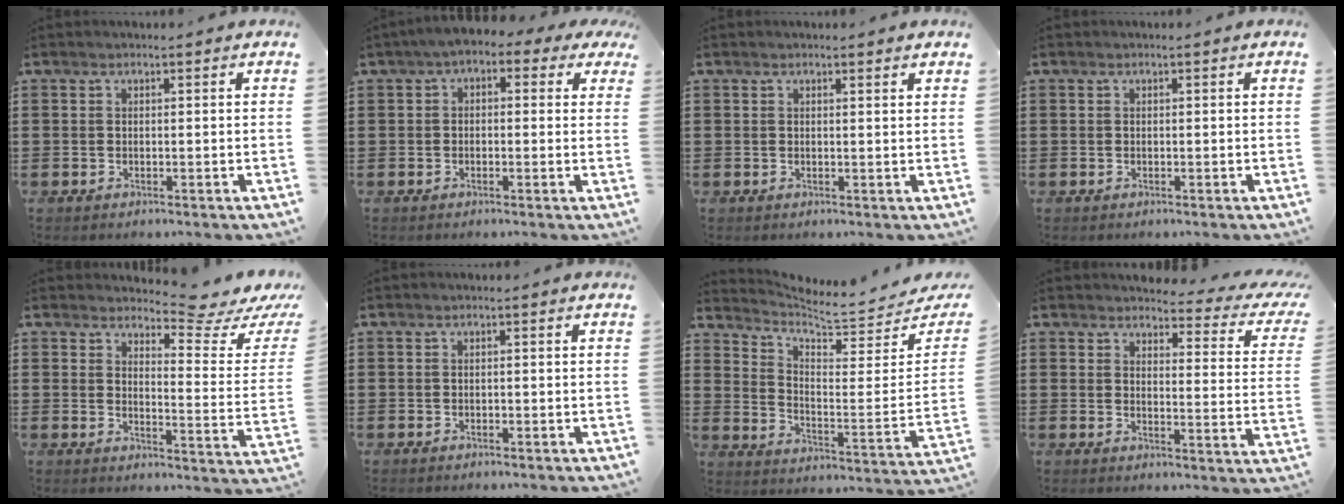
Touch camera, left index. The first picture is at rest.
{"total": 2.5, "force": [-0.4, 1.4, 2.0], "torque": [-0.040, 0.010, -0.013]}
{"total": 0.9, "force": [0.7, 0.0, 0.5], "torque": [-0.003, -0.006, 0.013]}
{"total": 0.0}
{"total": 6.5, "force": [5.8, 0.4, 2.9], "torque": [-0.050, -0.045, 0.095]}
{"total": 0.0}
{"total": 5.4, "force": [5.1, 0.2, 1.6], "torque": [-0.054, -0.056, 0.081]}
{"total": 3.4, "force": [3.0, 0.6, 1.4], "torque": [-0.030, -0.025, 0.045]}